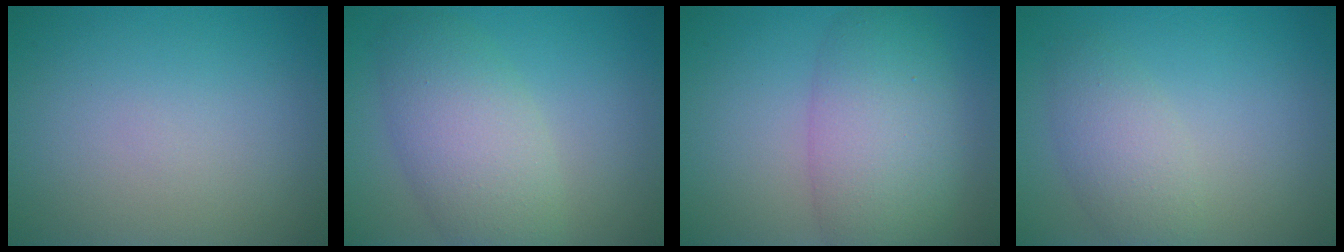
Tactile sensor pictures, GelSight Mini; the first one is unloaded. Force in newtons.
{"total": 5.8, "press": 5.7, "slide": 0.4}
{"total": 7.1, "press": 7.1, "slide": 0.1}
{"total": 3.1, "press": 3.1, "slide": 0.1}